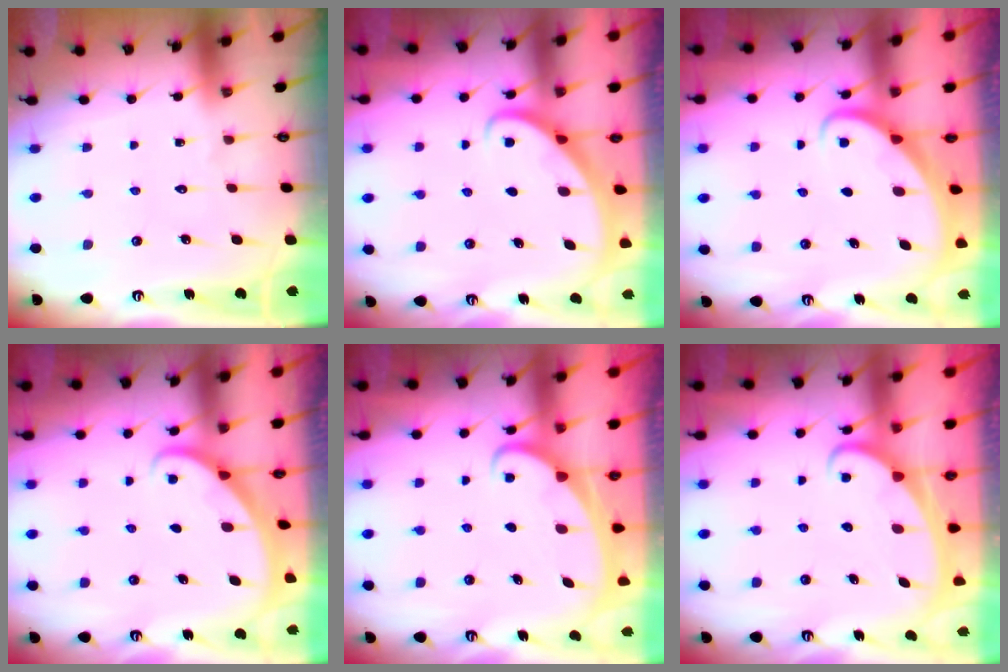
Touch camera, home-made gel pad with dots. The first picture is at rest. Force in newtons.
{"total": 2.9, "press": 2.9, "slide": 0.2}
{"total": 2.2, "press": 2.2, "slide": 0.3}
{"total": 1.9, "press": 1.9, "slide": 0.1}
{"total": 2.0, "press": 2.0, "slide": 0.3}
{"total": 2.4, "press": 2.4, "slide": 0.4}